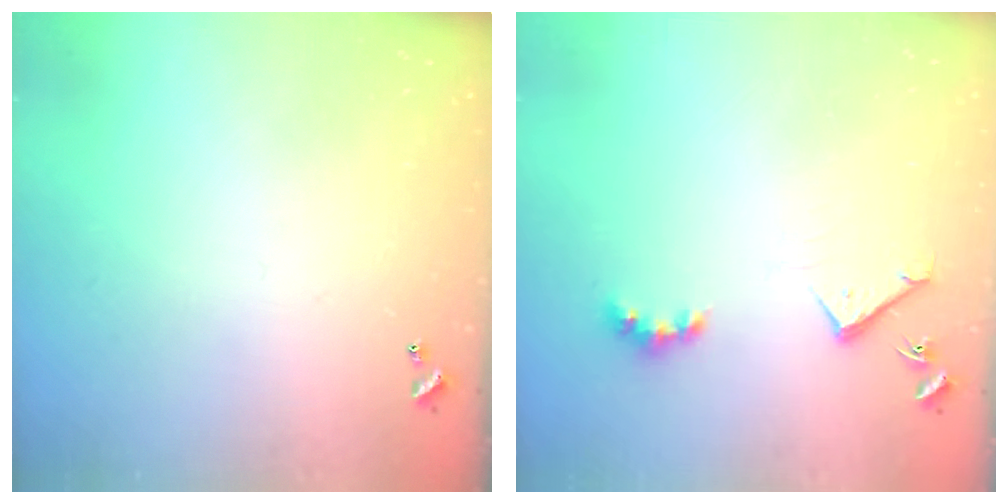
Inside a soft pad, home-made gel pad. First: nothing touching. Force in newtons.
{"total": 4.9, "press": 4.9, "slide": 0.7}